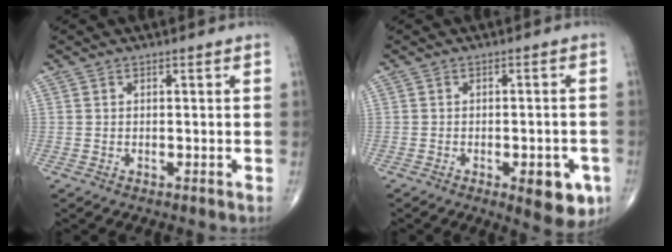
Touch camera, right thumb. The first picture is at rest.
{"total": 8.1, "force": [-3.3, 3.1, 6.7], "torque": [-0.065, 0.005, -0.033]}